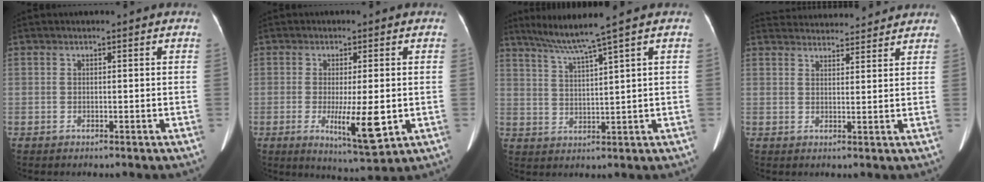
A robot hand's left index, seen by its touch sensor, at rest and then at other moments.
{"total": 7.8, "force": [-1.6, 1.2, 7.5], "torque": [-0.123, -0.018, -0.021]}
{"total": 6.3, "force": [4.7, -2.0, 3.6], "torque": [-0.073, -0.003, 0.093]}
{"total": 12.0, "force": [11.6, 2.2, 2.2], "torque": [-0.027, 0.034, 0.155]}